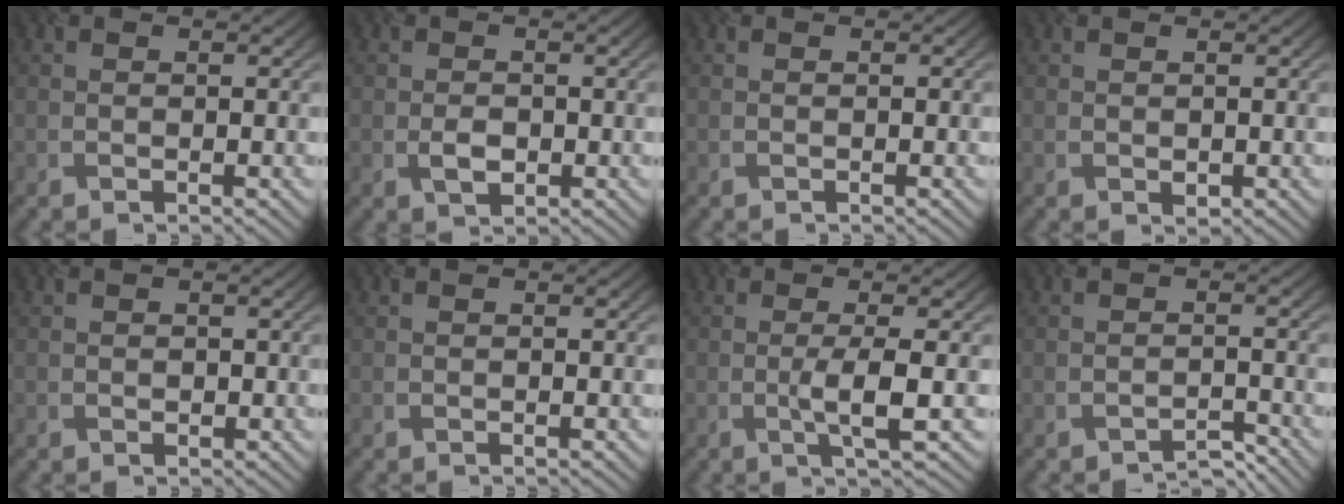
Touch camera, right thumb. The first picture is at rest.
{"total": 1.9, "force": [-0.9, 1.4, 0.9], "torque": [-0.027, -0.004, -0.011]}
{"total": 0.0}
{"total": 0.9, "force": [-0.2, 0.8, 0.3], "torque": [-0.006, -0.003, 0.011]}
{"total": 0.8, "force": [-0.1, 0.8, 0.1], "torque": [0.002, 0.003, 0.010]}
{"total": 0.0}
{"total": 3.4, "force": [-0.8, 0.3, 3.3], "torque": [-0.061, 0.005, -0.018]}
{"total": 2.7, "force": [-2.7, 0.0, -0.3], "torque": [0.007, 0.007, -0.041]}